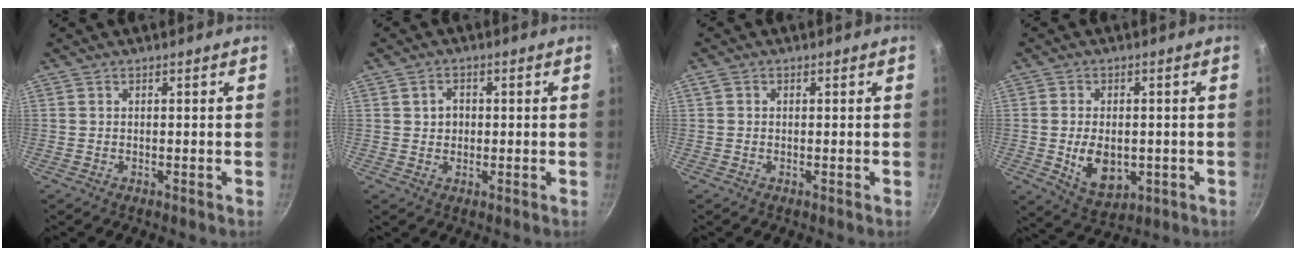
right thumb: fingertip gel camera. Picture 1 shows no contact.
{"total": 3.7, "force": [0.4, 3.1, 2.0], "torque": [-0.014, 0.006, 0.005]}
{"total": 1.1, "force": [0.2, 0.9, 0.6], "torque": [-0.013, 0.005, 0.002]}
{"total": 9.1, "force": [-1.2, 6.0, 6.7], "torque": [-0.096, -0.005, -0.004]}